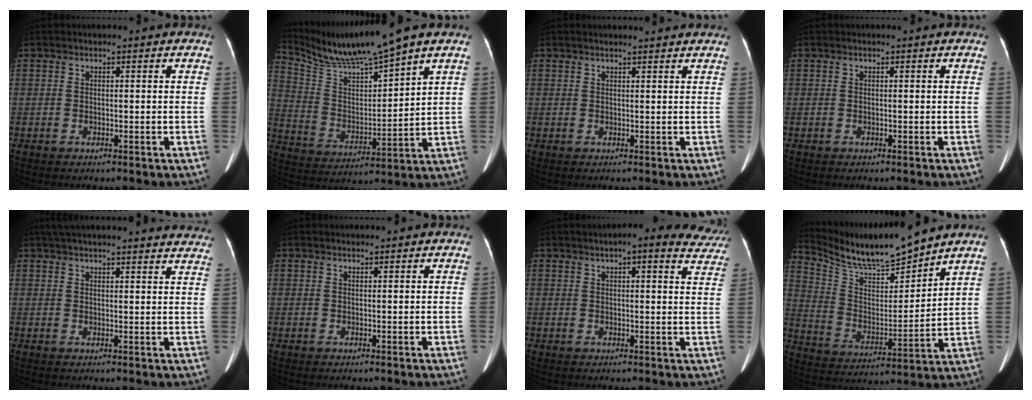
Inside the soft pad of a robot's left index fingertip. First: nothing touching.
{"total": 13.5, "force": [12.0, -1.5, 6.2], "torque": [-0.131, 0.001, 0.234]}
{"total": 5.3, "force": [5.0, 0.2, 1.8], "torque": [-0.023, 0.019, 0.053]}
{"total": 0.0}
{"total": 26.7, "force": [24.6, 3.3, 9.9], "torque": [-0.156, -0.014, 0.295]}
{"total": 1.2, "force": [1.1, 0.1, 0.4], "torque": [-0.006, 0.017, 0.021]}
{"total": 12.2, "force": [10.5, 3.0, 5.3], "torque": [-0.040, 0.011, 0.104]}
{"total": 13.9, "force": [13.1, 0.2, 4.7], "torque": [-0.105, 0.000, 0.243]}